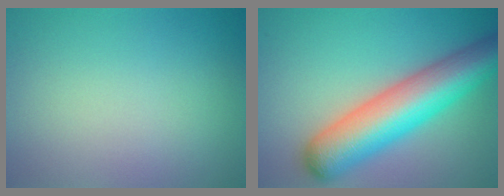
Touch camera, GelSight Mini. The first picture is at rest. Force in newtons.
{"total": 9.5, "press": 9.5, "slide": 0.4}